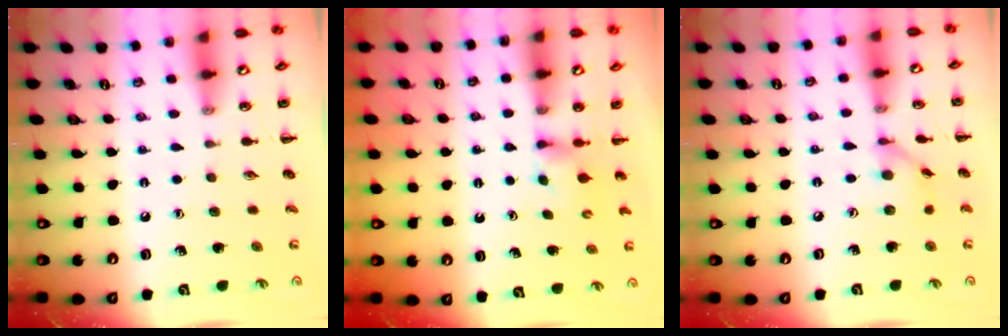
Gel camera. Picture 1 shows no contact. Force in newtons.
{"total": 2.5, "press": 2.3, "slide": 0.9}
{"total": 6.7, "press": 6.7, "slide": 0.4}